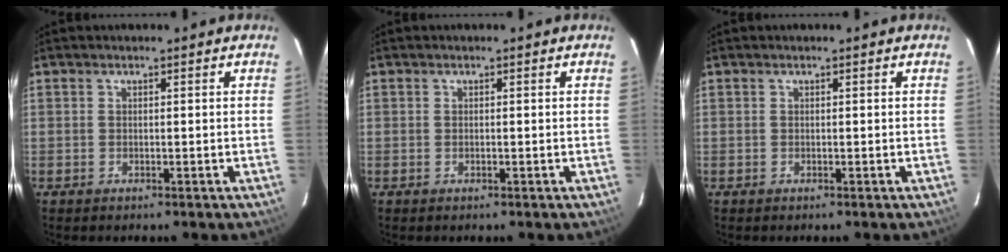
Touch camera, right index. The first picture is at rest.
{"total": 0.0}
{"total": 0.0}